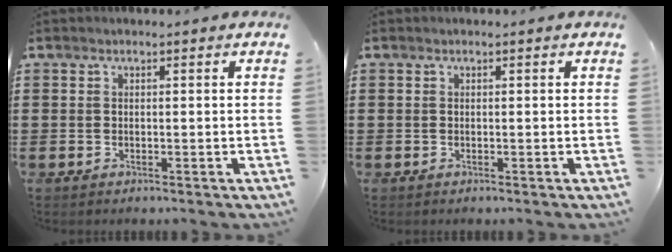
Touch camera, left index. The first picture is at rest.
{"total": 0.0}